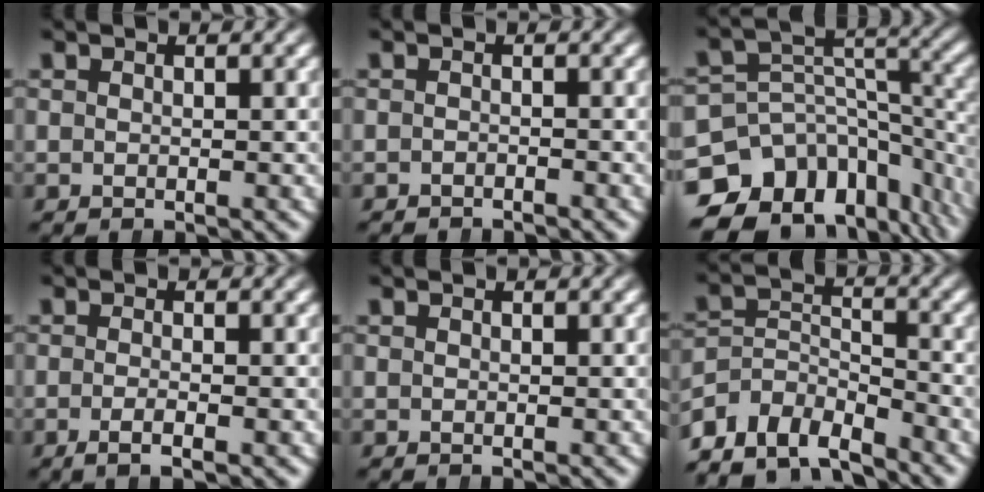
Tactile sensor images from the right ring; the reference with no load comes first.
{"total": 1.1, "force": [-1.0, -0.3, -0.4], "torque": [0.010, -0.005, -0.015]}
{"total": 14.7, "force": [-5.3, 10.9, 8.3], "torque": [-0.130, -0.045, -0.078]}
{"total": 1.9, "force": [-1.0, -0.1, 1.5], "torque": [-0.028, -0.001, -0.018]}
{"total": 0.0}
{"total": 9.4, "force": [-5.8, 6.2, 4.0], "torque": [-0.086, -0.053, -0.087]}